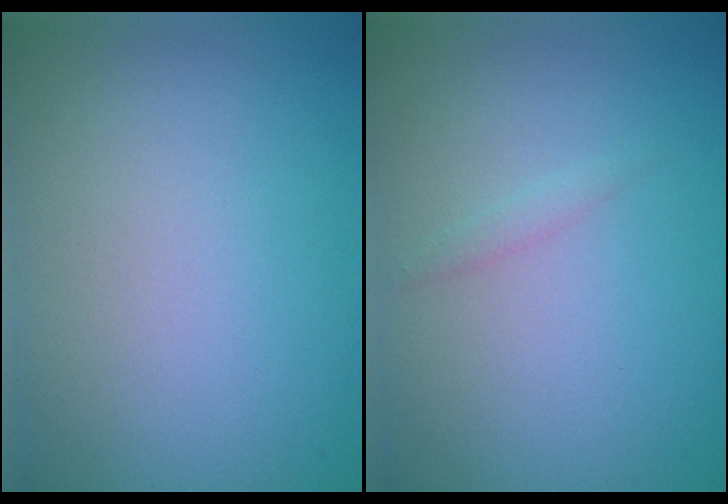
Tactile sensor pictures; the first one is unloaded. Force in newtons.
{"total": 0.7, "press": 0.7, "slide": 0.1}